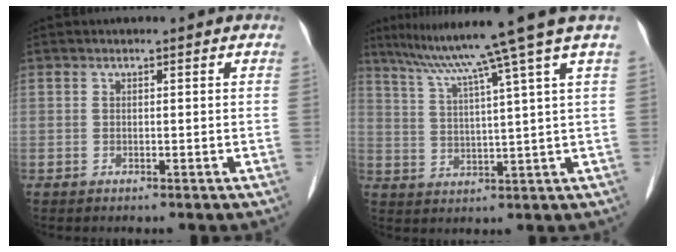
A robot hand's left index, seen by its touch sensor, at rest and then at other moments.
{"total": 12.4, "force": [9.3, -3.2, 7.6], "torque": [-0.123, -0.006, 0.135]}